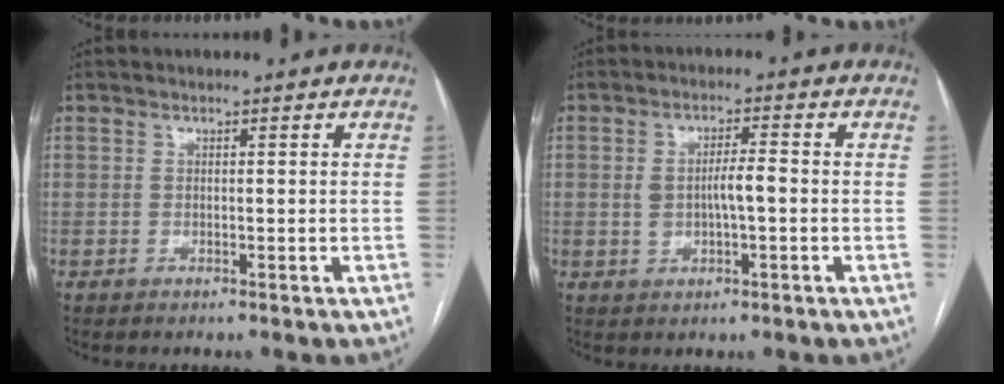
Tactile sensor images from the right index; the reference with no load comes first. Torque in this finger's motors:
{"motor_torque": [0.16, -0.04, 0.12, 0.06]}